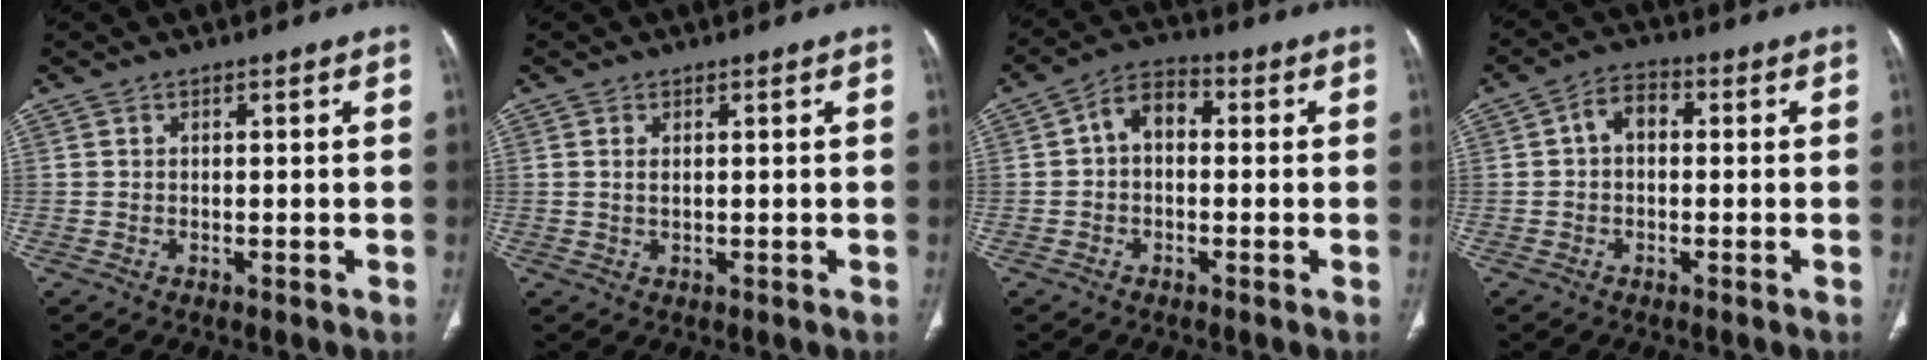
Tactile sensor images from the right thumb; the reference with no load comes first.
{"total": 1.2, "force": [0.3, 0.5, 1.0], "torque": [-0.026, 0.000, 0.009]}
{"total": 6.3, "force": [0.2, 4.2, 4.6], "torque": [-0.063, 0.020, -0.010]}
{"total": 4.8, "force": [0.3, 3.2, 3.5], "torque": [-0.050, 0.015, -0.005]}